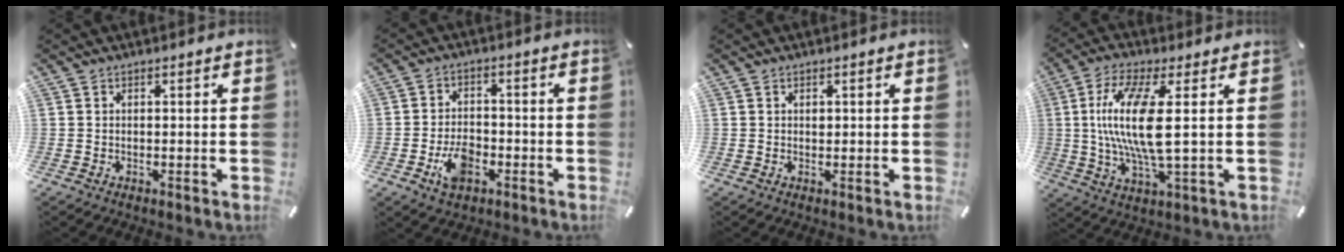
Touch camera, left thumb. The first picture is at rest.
{"total": 7.7, "force": [-3.2, 4.8, 5.2], "torque": [-0.097, 0.012, -0.057]}
{"total": 0.7, "force": [0.2, 0.6, 0.3], "torque": [-0.007, 0.001, 0.003]}
{"total": 15.0, "force": [1.4, 3.7, 14.5], "torque": [-0.305, -0.015, 0.015]}